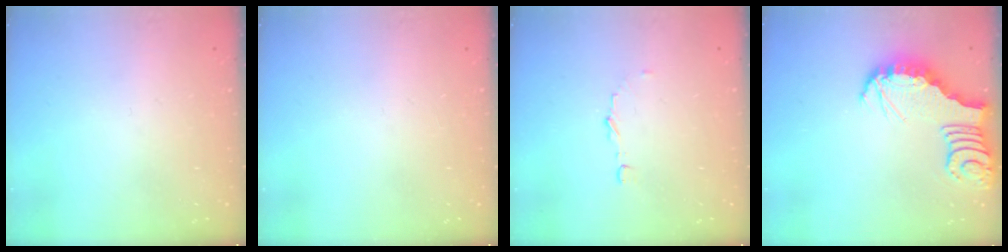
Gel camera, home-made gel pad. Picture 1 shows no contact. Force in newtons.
{"total": 0.0}
{"total": 3.7, "press": 3.7, "slide": 0.3}
{"total": 3.9, "press": 3.8, "slide": 0.7}